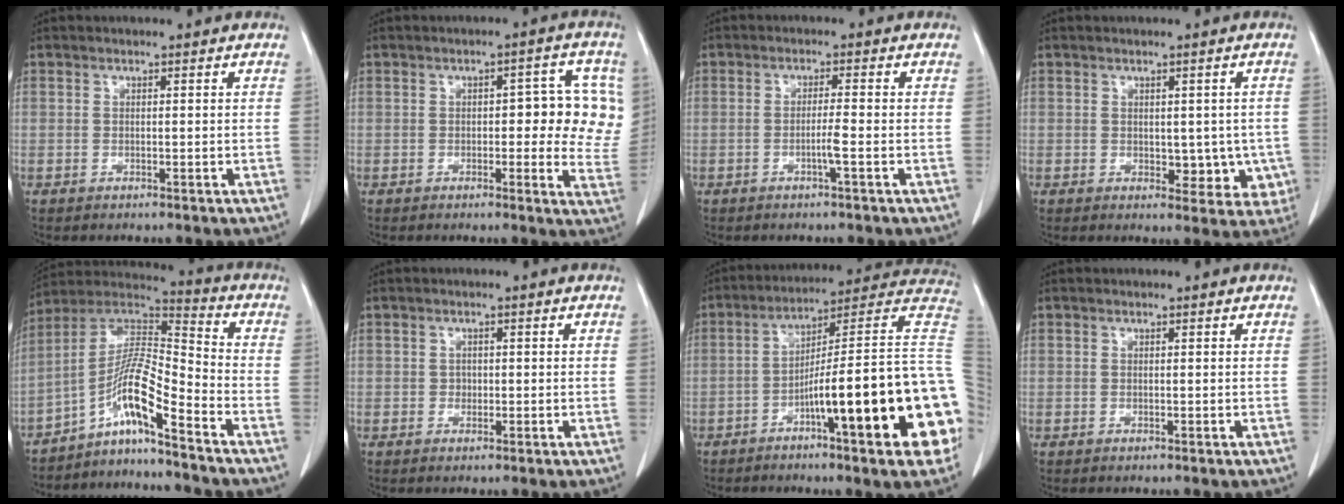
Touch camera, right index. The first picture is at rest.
{"total": 8.9, "force": [1.3, 3.8, 8.0], "torque": [-0.067, 0.012, 0.010]}
{"total": 2.3, "force": [-0.9, -0.5, 2.1], "torque": [-0.041, -0.002, -0.019]}
{"total": 5.8, "force": [-0.4, 3.6, 4.4], "torque": [-0.030, 0.003, 0.003]}
{"total": 10.3, "force": [-6.4, 0.3, 8.1], "torque": [-0.157, 0.022, -0.121]}
{"total": 1.0, "force": [-0.1, 0.9, 0.4], "torque": [-0.002, 0.003, -0.001]}
{"total": 22.6, "force": [-6.2, 1.0, 21.7], "torque": [-0.214, 0.022, -0.093]}
{"total": 0.0}